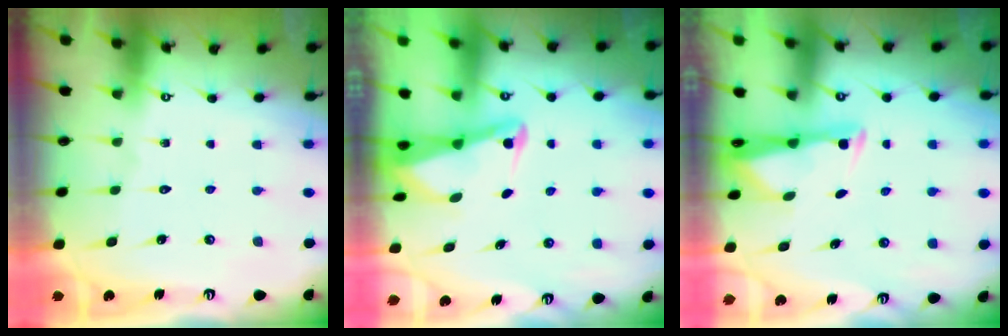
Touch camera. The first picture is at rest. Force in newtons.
{"total": 2.6, "press": 2.5, "slide": 0.6}
{"total": 2.6, "press": 2.6, "slide": 0.4}